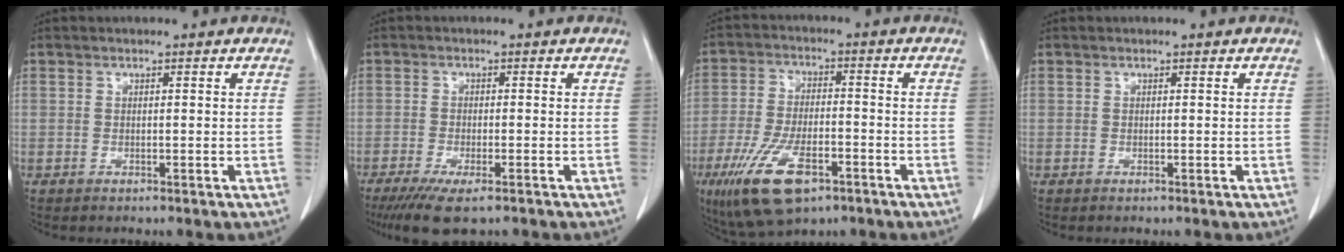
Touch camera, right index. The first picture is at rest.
{"total": 6.8, "force": [-4.8, 1.1, 4.7], "torque": [-0.076, -0.017, -0.075]}
{"total": 12.3, "force": [-6.6, 4.7, 9.3], "torque": [-0.190, -0.013, -0.110]}
{"total": 0.0}